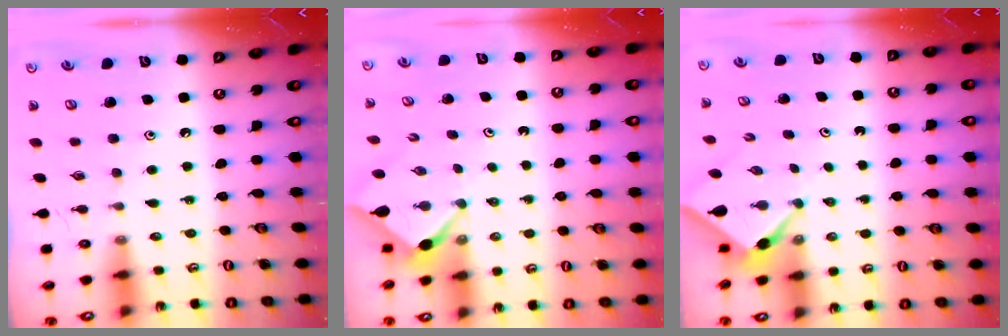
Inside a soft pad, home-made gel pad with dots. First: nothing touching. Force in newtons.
{"total": 2.6, "press": 2.6, "slide": 0.3}
{"total": 3.0, "press": 3.0, "slide": 0.3}